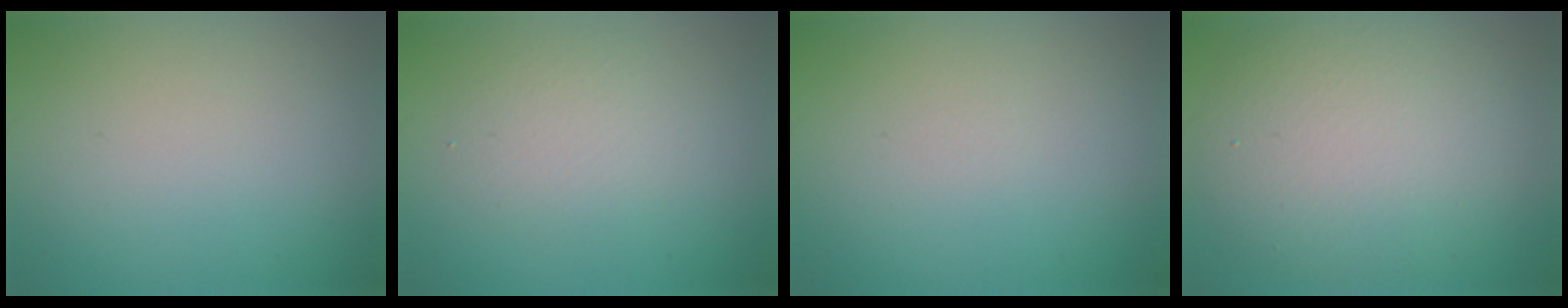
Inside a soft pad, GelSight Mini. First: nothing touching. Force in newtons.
{"total": 2.5, "press": 2.5, "slide": 0.1}
{"total": 0.0}
{"total": 8.3, "press": 8.2, "slide": 0.2}